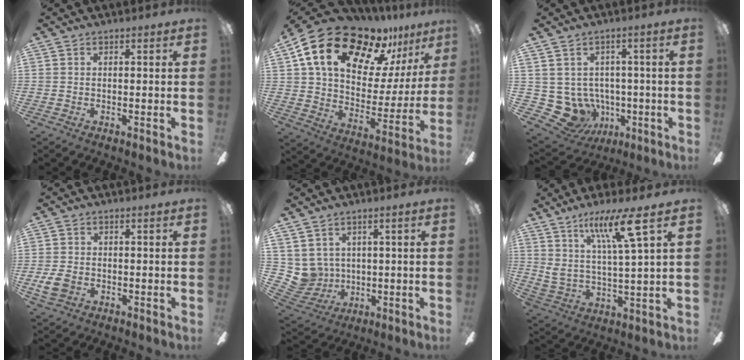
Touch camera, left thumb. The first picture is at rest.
{"total": 20.9, "force": [13.9, 11.1, 11.0], "torque": [-0.180, -0.086, 0.244]}
{"total": 8.8, "force": [-1.1, 8.4, 2.6], "torque": [-0.097, -0.007, -0.008]}
{"total": 4.9, "force": [-1.6, 3.3, 3.2], "torque": [-0.068, 0.005, -0.030]}
{"total": 6.1, "force": [3.1, 5.3, 0.4], "torque": [-0.059, -0.025, 0.064]}
{"total": 13.7, "force": [8.4, 2.3, 10.6], "torque": [-0.201, -0.035, 0.134]}